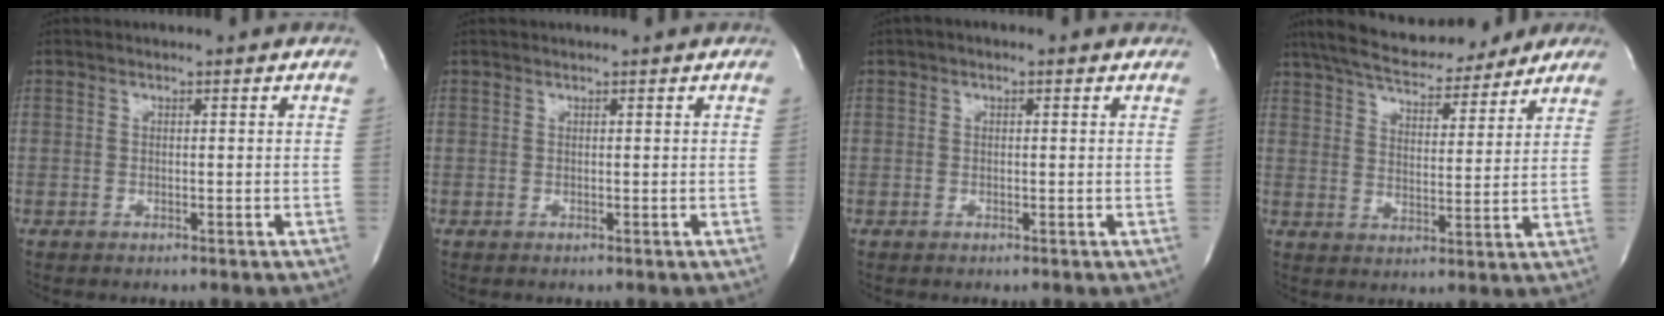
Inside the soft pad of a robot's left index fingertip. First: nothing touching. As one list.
[{"total": 0.7, "force": [0.7, -0.1, 0.3], "torque": [-0.005, 0.011, 0.011]}, {"total": 1.5, "force": [0.7, 0.7, 1.1], "torque": [-0.021, 0.012, 0.005]}, {"total": 17.8, "force": [15.0, 4.9, 8.1], "torque": [-0.136, 0.023, 0.218]}]